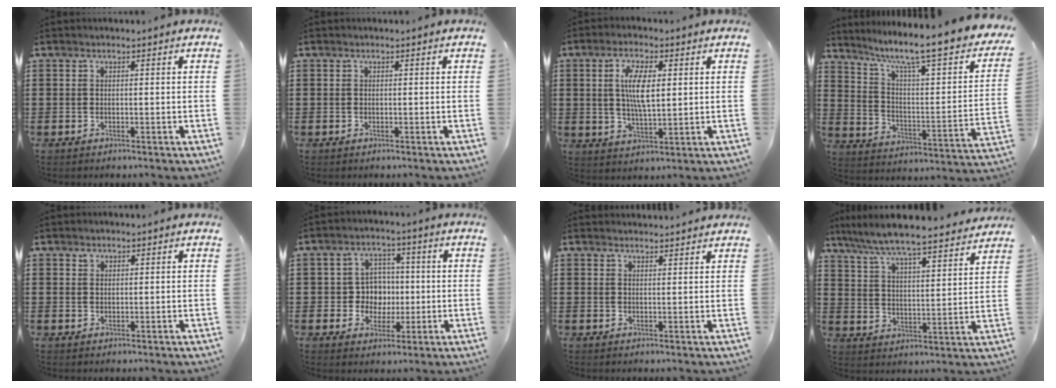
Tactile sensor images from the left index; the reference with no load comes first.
{"total": 0.0}
{"total": 7.2, "force": [1.7, 2.7, 6.4], "torque": [-0.131, 0.009, 0.029]}
{"total": 8.1, "force": [6.1, 0.6, 5.3], "torque": [-0.114, -0.056, 0.089]}
{"total": 0.9, "force": [0.7, 0.5, 0.1], "torque": [-0.005, 0.001, 0.015]}
{"total": 5.5, "force": [-0.2, 5.1, 2.0], "torque": [-0.051, 0.012, -0.007]}
{"total": 1.8, "force": [1.8, 0.0, 0.1], "torque": [-0.007, -0.001, 0.035]}
{"total": 6.2, "force": [5.9, -0.3, 2.0], "torque": [-0.067, -0.044, 0.097]}